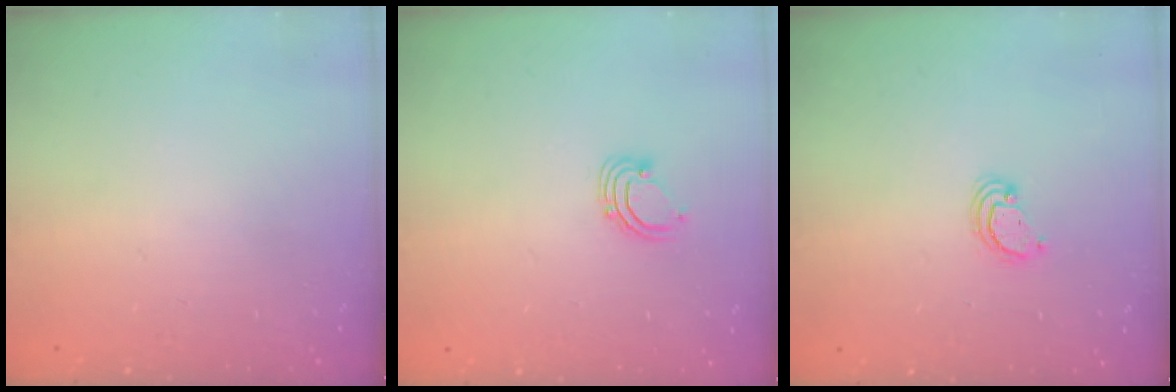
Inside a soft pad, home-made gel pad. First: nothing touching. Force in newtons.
{"total": 2.9, "press": 2.9, "slide": 0.2}
{"total": 2.3, "press": 2.3, "slide": 0.2}